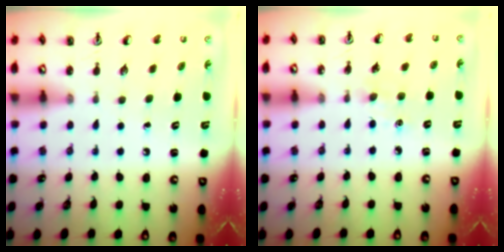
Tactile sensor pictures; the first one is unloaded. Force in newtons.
{"total": 2.2, "press": 2.2, "slide": 0.3}